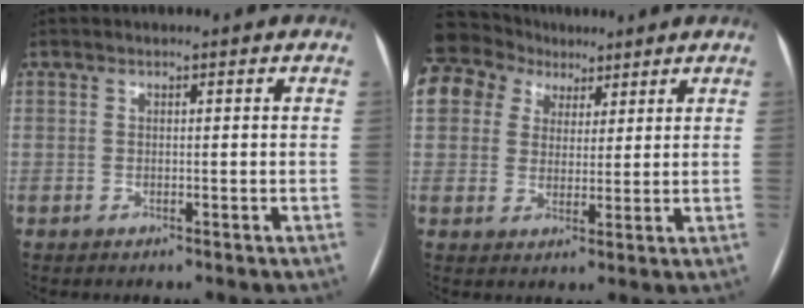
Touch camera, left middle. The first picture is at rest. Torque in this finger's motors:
{"motor_torque": [1.29, -0.85, 1.05, 0.21]}